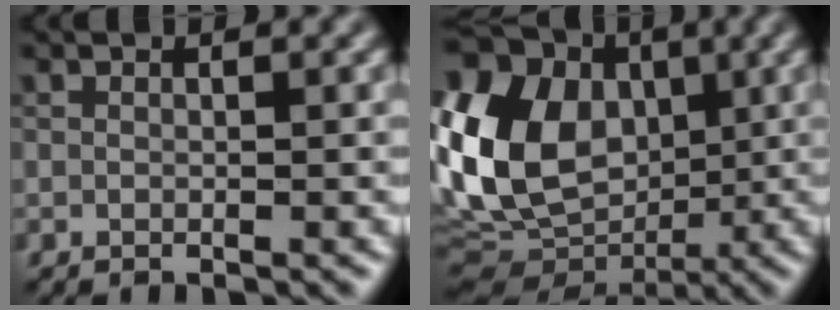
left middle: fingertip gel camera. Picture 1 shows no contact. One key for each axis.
{"total": 15.6, "fx": 1.2, "fy": 11.7, "fz": 10.3, "tx": -0.215, "ty": 0.012, "tz": 0.022}